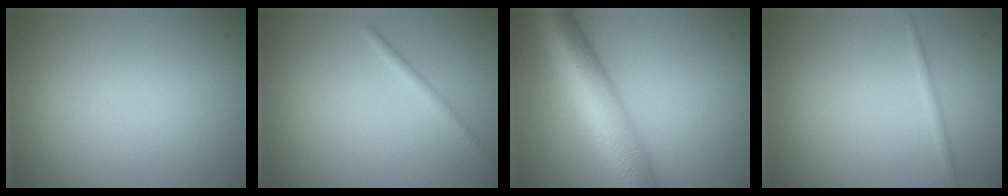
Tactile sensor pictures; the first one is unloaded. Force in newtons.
{"total": 1.3, "press": 1.3, "slide": 0.0}
{"total": 10.2, "press": 10.2, "slide": 0.4}
{"total": 0.8, "press": 0.8, "slide": 0.0}